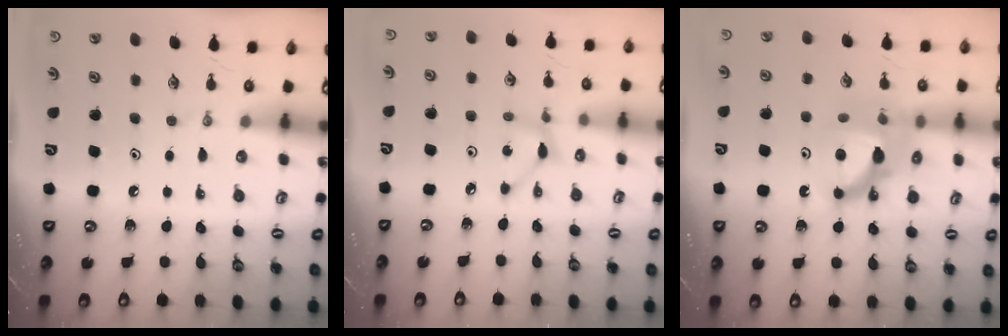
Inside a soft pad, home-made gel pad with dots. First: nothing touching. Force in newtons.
{"total": 3.8, "press": 3.8, "slide": 0.0}
{"total": 11.7, "press": 11.6, "slide": 1.7}